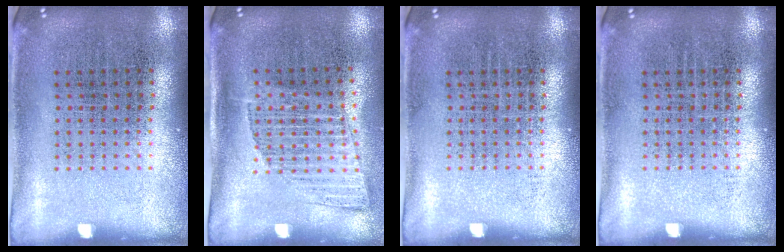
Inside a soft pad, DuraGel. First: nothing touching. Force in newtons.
{"total": 1.3, "press": 1.0, "slide": 0.8}
{"total": 0.0}
{"total": 0.0}